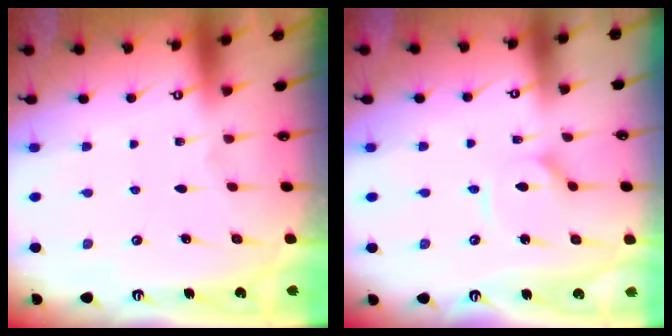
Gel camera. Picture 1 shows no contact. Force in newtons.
{"total": 3.3, "press": 3.3, "slide": 0.4}